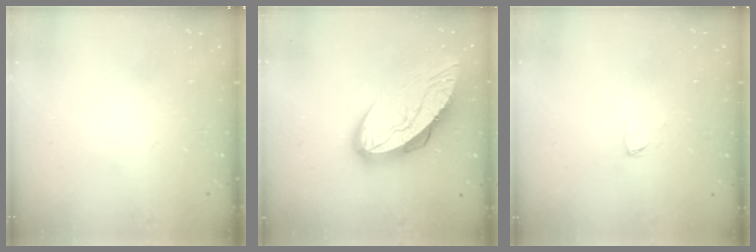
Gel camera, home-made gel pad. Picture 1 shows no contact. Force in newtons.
{"total": 14.0, "press": 13.9, "slide": 1.3}
{"total": 3.1, "press": 3.1, "slide": 0.2}